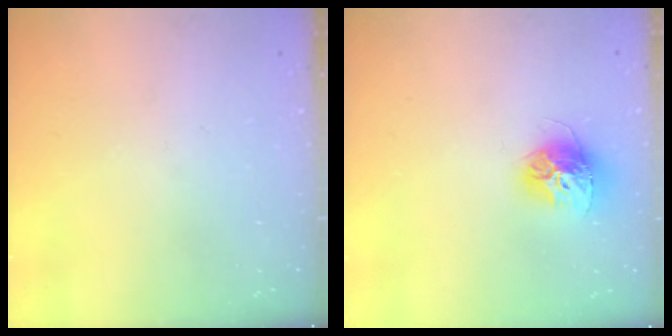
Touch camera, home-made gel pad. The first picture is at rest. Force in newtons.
{"total": 12.2, "press": 12.1, "slide": 1.0}